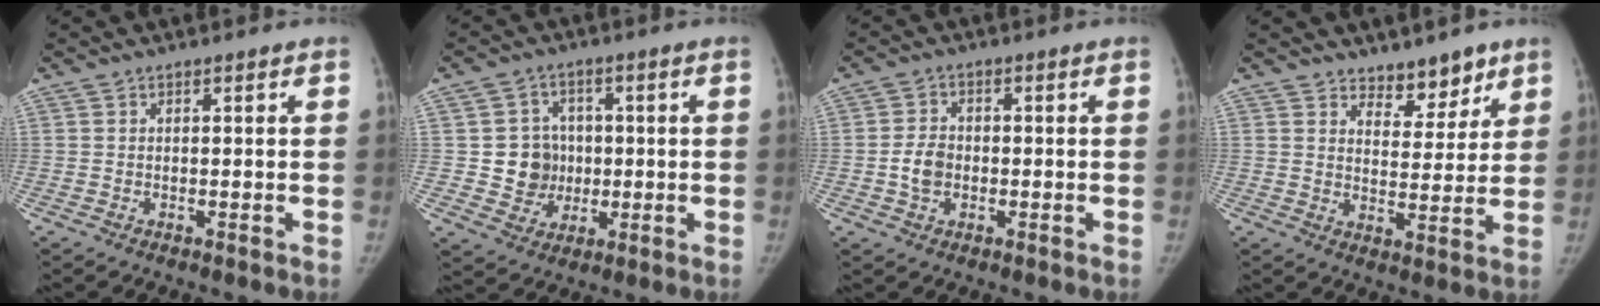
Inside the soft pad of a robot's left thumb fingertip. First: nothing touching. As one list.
[{"total": 8.2, "force": [-0.1, 7.8, 2.6], "torque": [-0.002, 0.011, 0.004]}, {"total": 5.4, "force": [-0.5, 5.1, 1.8], "torque": [-0.004, 0.010, -0.010]}, {"total": 6.8, "force": [5.4, 3.5, 2.4], "torque": [0.004, -0.039, 0.084]}]